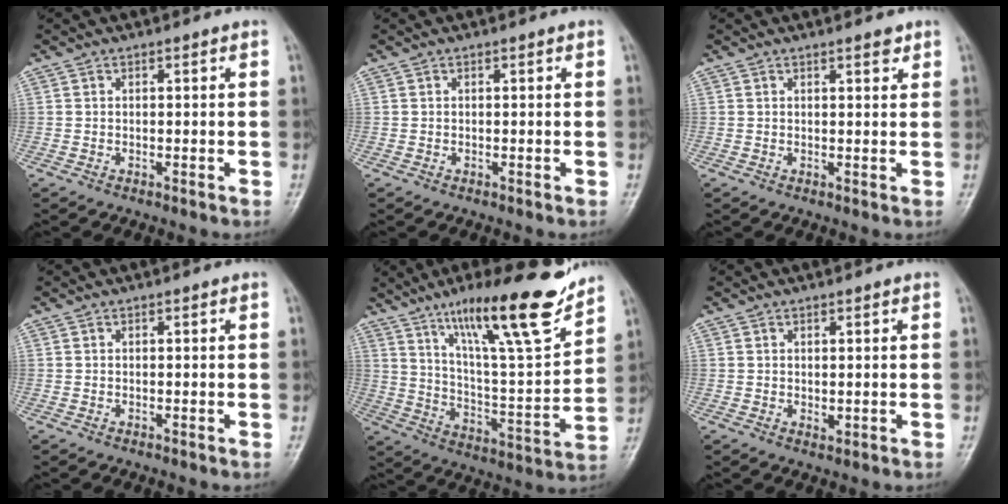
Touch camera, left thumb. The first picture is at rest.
{"total": 0.0}
{"total": 1.8, "force": [1.3, 0.5, 1.1], "torque": [-0.008, -0.007, 0.017]}
{"total": 0.0}
{"total": 21.5, "force": [14.9, 3.4, 15.2], "torque": [-0.215, -0.076, 0.248]}
{"total": 1.3, "force": [0.5, 0.7, 0.9], "torque": [-0.014, -0.007, 0.012]}